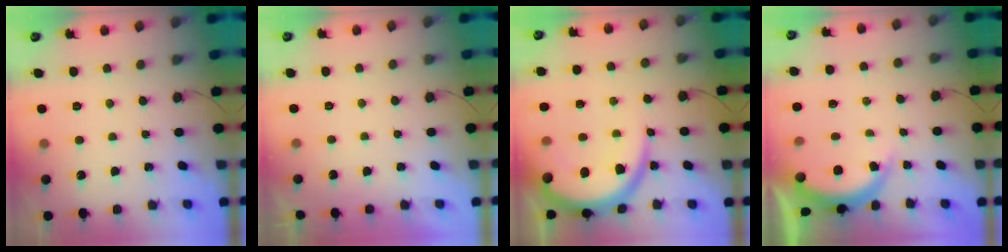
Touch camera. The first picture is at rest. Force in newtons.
{"total": 1.1, "press": 1.0, "slide": 0.5}
{"total": 12.6, "press": 12.6, "slide": 1.3}
{"total": 4.4, "press": 4.4, "slide": 0.3}